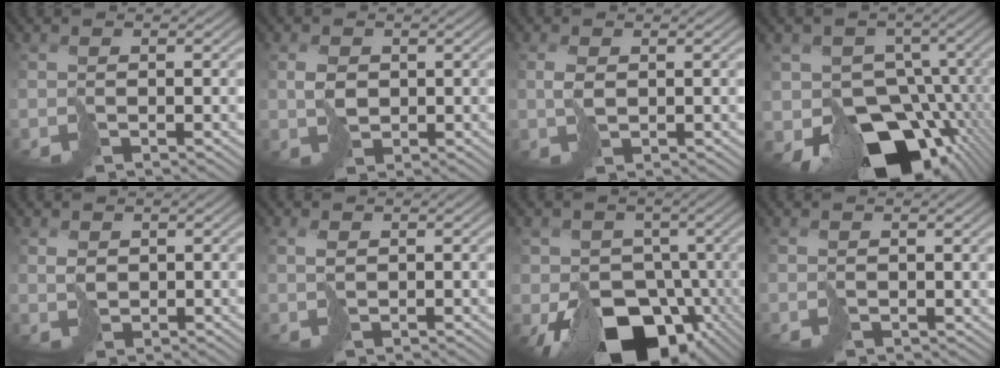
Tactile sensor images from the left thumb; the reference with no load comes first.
{"total": 2.7, "force": [0.3, 2.1, 1.7], "torque": [-0.042, -0.002, 0.005]}
{"total": 2.2, "force": [0.3, 1.3, 1.7], "torque": [-0.045, 0.000, 0.009]}
{"total": 16.9, "force": [-5.8, 12.7, 9.6], "torque": [-0.181, -0.038, -0.090]}
{"total": 1.7, "force": [0.7, 1.3, 0.8], "torque": [-0.025, -0.001, 0.017]}
{"total": 1.7, "force": [0.7, 1.0, 1.2], "torque": [-0.033, 0.001, 0.014]}
{"total": 15.7, "force": [-6.0, 11.9, 8.3], "torque": [-0.137, -0.029, -0.105]}
{"total": 0.9, "force": [0.6, 0.6, 0.1], "torque": [-0.006, -0.001, 0.012]}